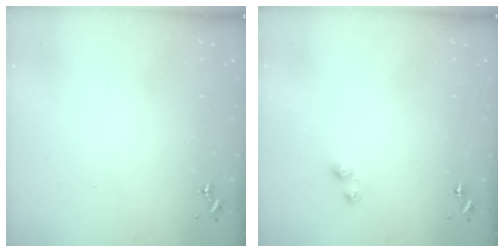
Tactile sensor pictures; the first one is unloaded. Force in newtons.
{"total": 4.1, "press": 4.1, "slide": 0.5}